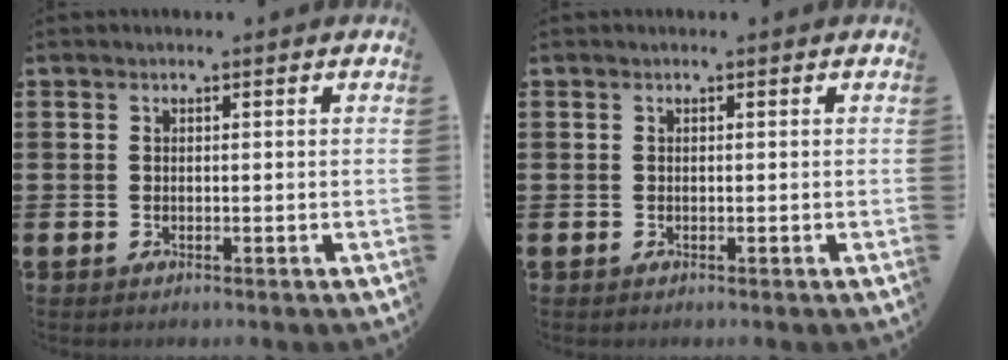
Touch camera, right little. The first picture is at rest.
{"total": 0.0}